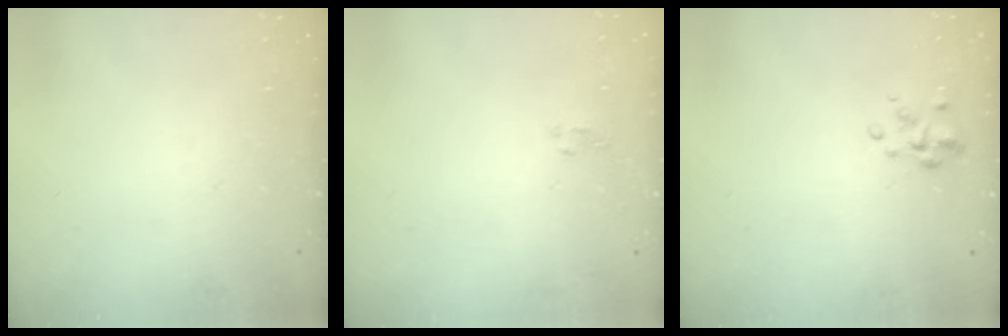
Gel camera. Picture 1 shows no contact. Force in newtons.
{"total": 1.3, "press": 1.2, "slide": 0.5}
{"total": 2.5, "press": 2.4, "slide": 0.7}